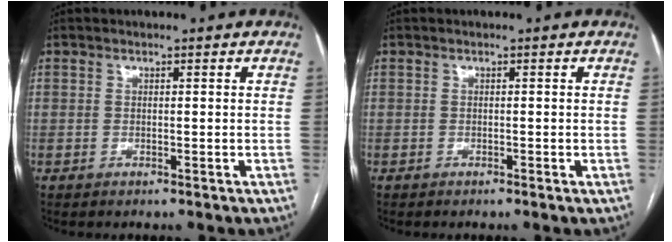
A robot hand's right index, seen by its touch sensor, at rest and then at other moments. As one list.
[{"total": 0.0}]